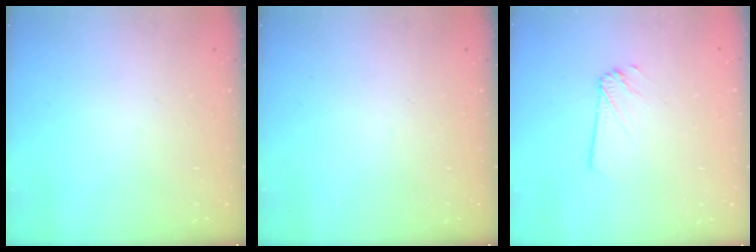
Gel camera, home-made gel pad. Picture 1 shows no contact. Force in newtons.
{"total": 0.0}
{"total": 2.1, "press": 2.1, "slide": 0.1}